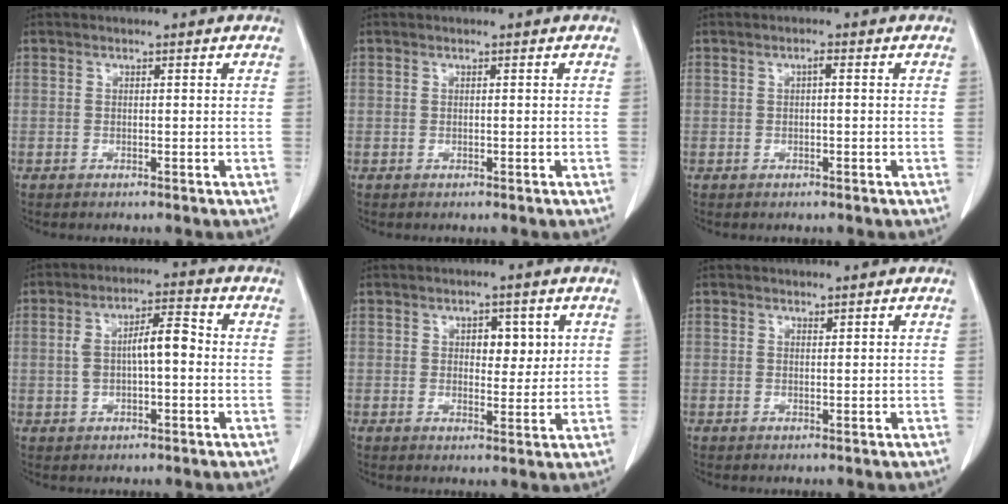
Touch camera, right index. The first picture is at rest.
{"total": 0.0}
{"total": 1.3, "force": [0.2, 0.5, 1.2], "torque": [-0.024, 0.005, 0.005]}
{"total": 7.6, "force": [0.0, 2.8, 7.1], "torque": [-0.141, 0.029, 0.002]}
{"total": 5.3, "force": [1.6, 3.0, 4.1], "torque": [-0.060, 0.009, 0.028]}
{"total": 0.6, "force": [0.4, 0.4, 0.3], "torque": [-0.006, 0.003, 0.008]}